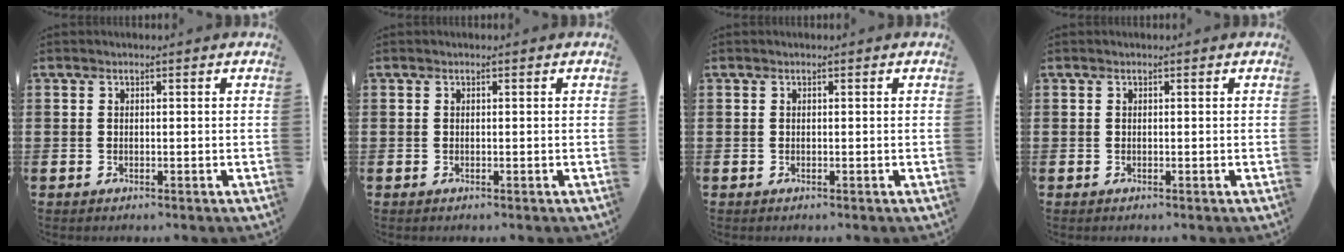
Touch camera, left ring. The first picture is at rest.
{"total": 0.0}
{"total": 0.0}
{"total": 0.0}